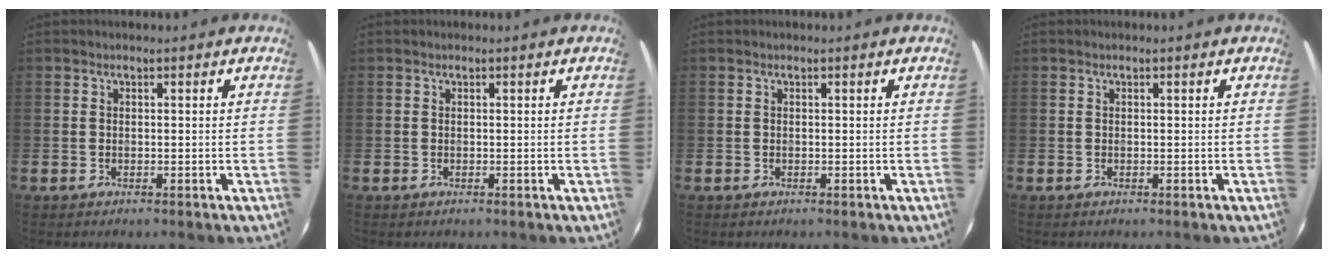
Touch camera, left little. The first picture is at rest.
{"total": 0.0}
{"total": 0.0}
{"total": 0.0}